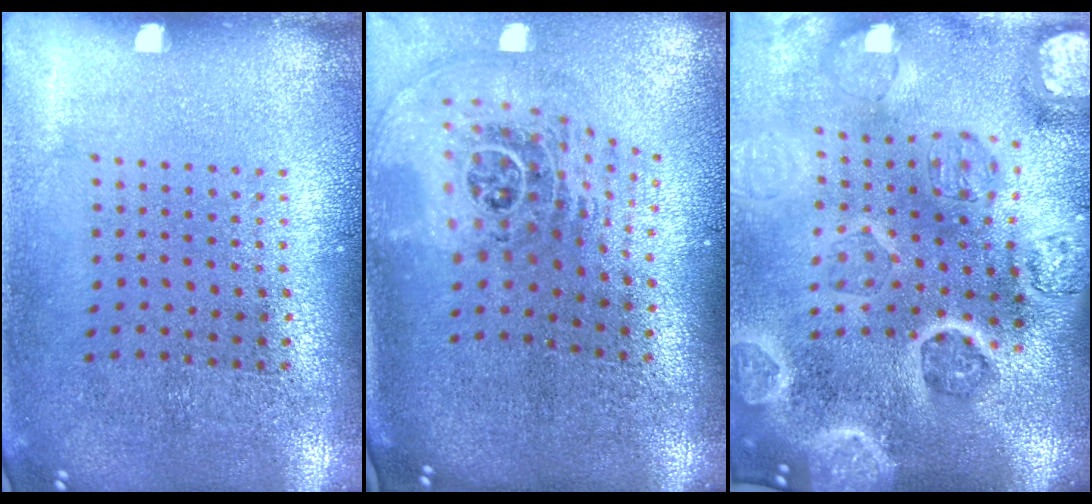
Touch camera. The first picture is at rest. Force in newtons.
{"total": 2.7, "press": 1.9, "slide": 1.9}
{"total": 5.5, "press": 4.7, "slide": 2.8}